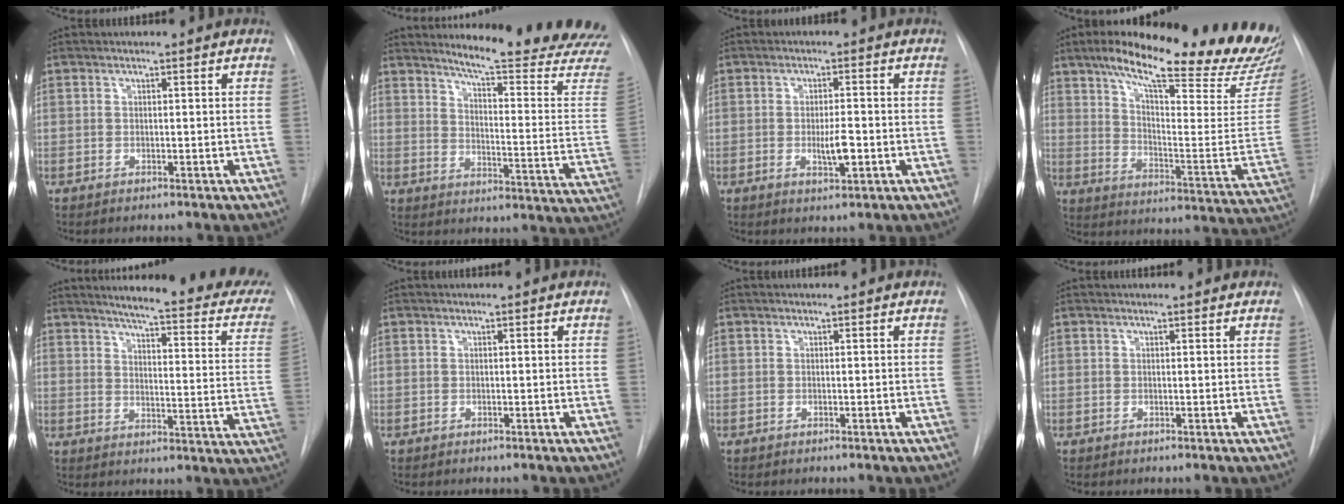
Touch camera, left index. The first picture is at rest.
{"total": 21.8, "force": [20.1, -0.6, 8.5], "torque": [-0.120, -0.141, 0.238]}
{"total": 4.0, "force": [-1.8, 0.8, 3.5], "torque": [-0.061, -0.008, -0.021]}
{"total": 27.6, "force": [22.3, 4.3, 15.7], "torque": [-0.220, -0.069, 0.289]}
{"total": 22.9, "force": [19.7, 2.4, 11.5], "torque": [-0.151, -0.073, 0.221]}
{"total": 0.0}
{"total": 0.0}
{"total": 0.0}